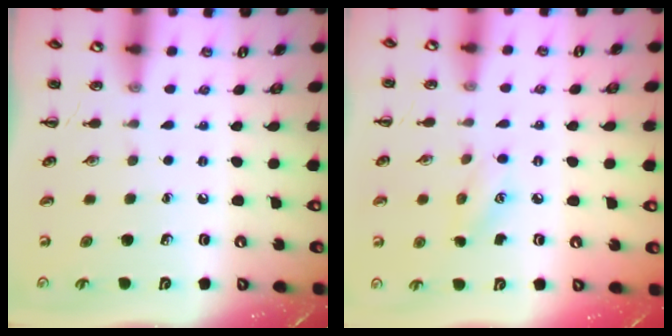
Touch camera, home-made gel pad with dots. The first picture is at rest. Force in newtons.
{"total": 5.4, "press": 5.2, "slide": 1.5}